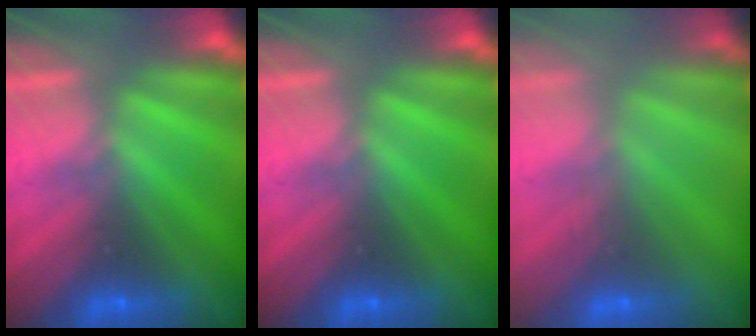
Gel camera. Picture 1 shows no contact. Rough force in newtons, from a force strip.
{"total": 0.0}
{"total": 2.9}